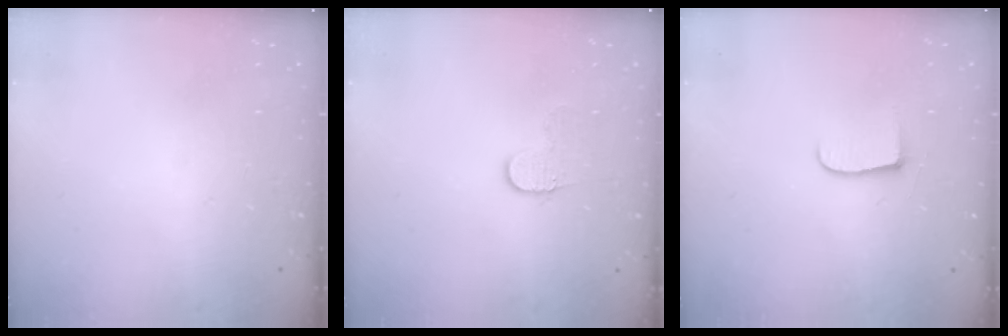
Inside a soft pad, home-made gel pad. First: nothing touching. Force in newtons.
{"total": 5.8, "press": 5.8, "slide": 0.5}
{"total": 7.4, "press": 7.4, "slide": 0.6}